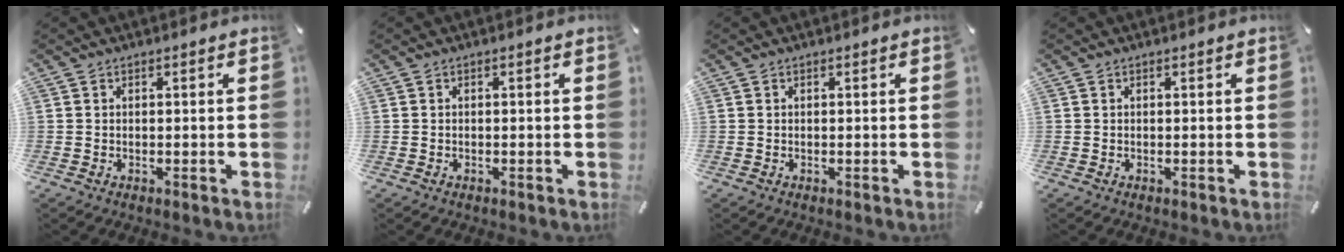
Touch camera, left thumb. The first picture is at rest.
{"total": 0.0}
{"total": 0.0}
{"total": 0.0}